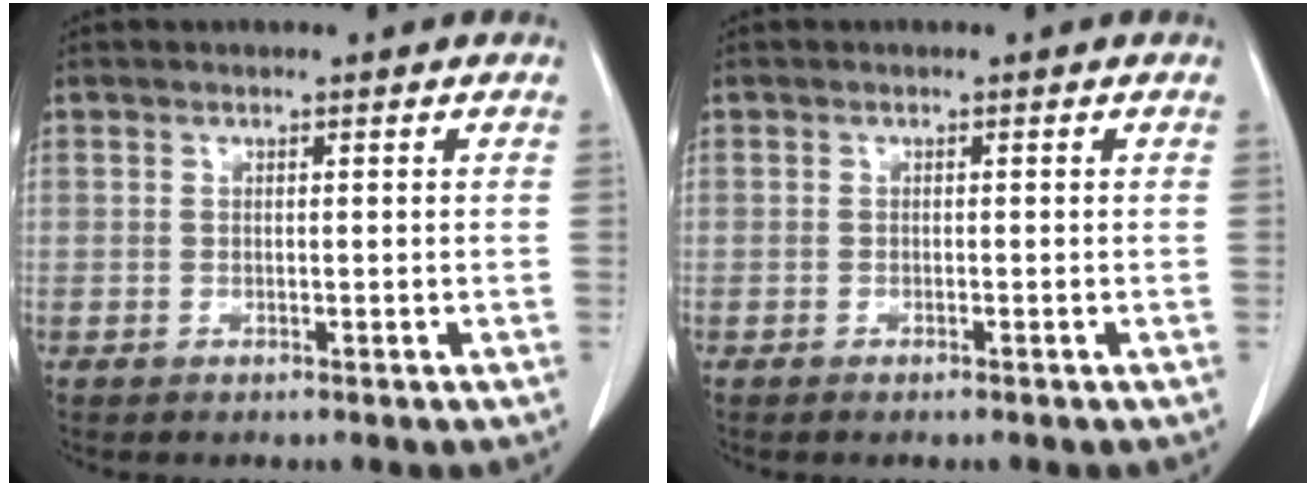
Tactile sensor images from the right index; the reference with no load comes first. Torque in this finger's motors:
{"motor_torque": [-0.02, 0.02, 0.05, 0.01]}